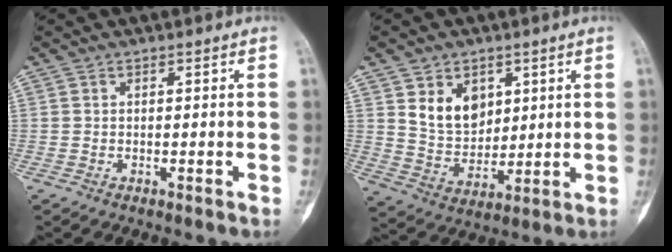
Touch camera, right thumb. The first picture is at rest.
{"total": 9.5, "force": [3.7, 6.9, 5.4], "torque": [-0.063, -0.031, 0.081]}